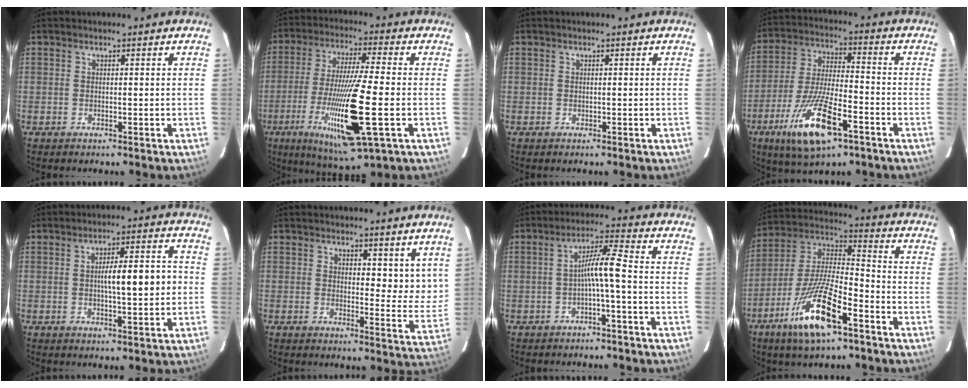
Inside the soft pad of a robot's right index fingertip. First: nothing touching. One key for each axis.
{"total": 16.9, "fx": -4.8, "fy": 0.7, "fz": 16.2, "tx": -0.313, "ty": -0.033, "tz": -0.085}
{"total": 0.0}
{"total": 14.3, "fx": -7.4, "fy": 3.2, "fz": 11.8, "tx": -0.237, "ty": -0.019, "tz": -0.128}
{"total": 8.0, "fx": -0.1, "fy": 1.2, "fz": 7.9, "tx": -0.123, "ty": 0.016, "tz": 0.001}
{"total": 7.8, "fx": 6.0, "fy": 3.1, "fz": 4.0, "tx": -0.034, "ty": -0.030, "tz": 0.070}
{"total": 5.4, "fx": -1.0, "fy": -0.4, "fz": 5.3, "tx": -0.092, "ty": 0.021, "tz": -0.016}
{"total": 15.8, "fx": -8.6, "fy": 3.2, "fz": 12.8, "tx": -0.257, "ty": -0.016, "tz": -0.156}